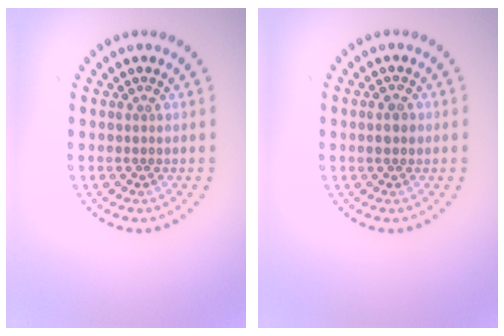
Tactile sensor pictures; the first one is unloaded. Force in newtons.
{"total": 1.4, "press": 1.4, "slide": 0.1}